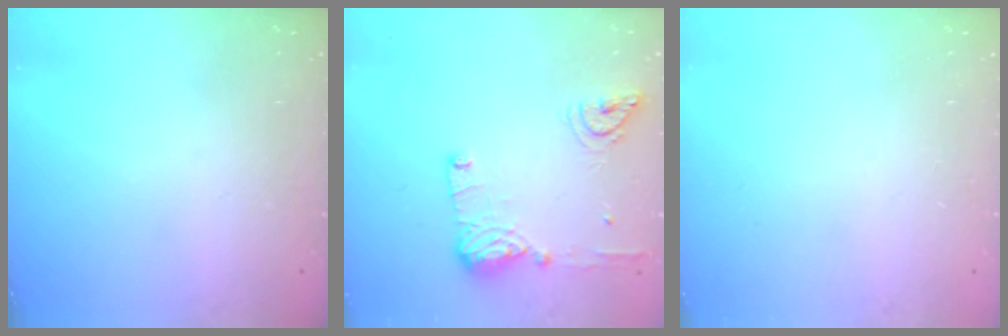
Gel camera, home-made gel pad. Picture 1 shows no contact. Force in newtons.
{"total": 12.7, "press": 12.4, "slide": 2.7}
{"total": 0.0}